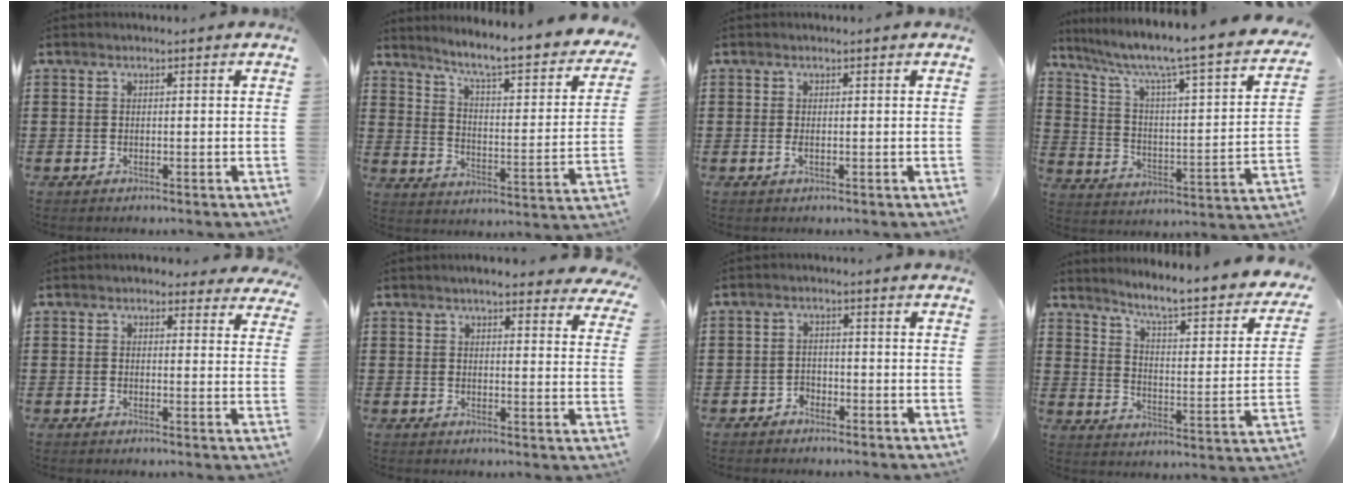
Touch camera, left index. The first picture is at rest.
{"total": 6.0, "force": [4.7, -0.3, 3.7], "torque": [-0.085, -0.048, 0.066]}
{"total": 0.9, "force": [-0.1, 0.2, 0.9], "torque": [-0.024, -0.006, -0.002]}
{"total": 6.0, "force": [4.5, 0.3, 3.9], "torque": [-0.099, -0.047, 0.062]}
{"total": 2.8, "force": [2.5, 0.9, 0.8], "torque": [-0.015, -0.007, 0.044]}
{"total": 4.6, "force": [4.2, 0.1, 1.9], "torque": [-0.043, -0.011, 0.074]}
{"total": 1.8, "force": [-1.6, 0.8, 0.0], "torque": [-0.009, 0.001, -0.037]}
{"total": 5.8, "force": [4.8, -0.4, 3.2], "torque": [-0.076, -0.047, 0.069]}